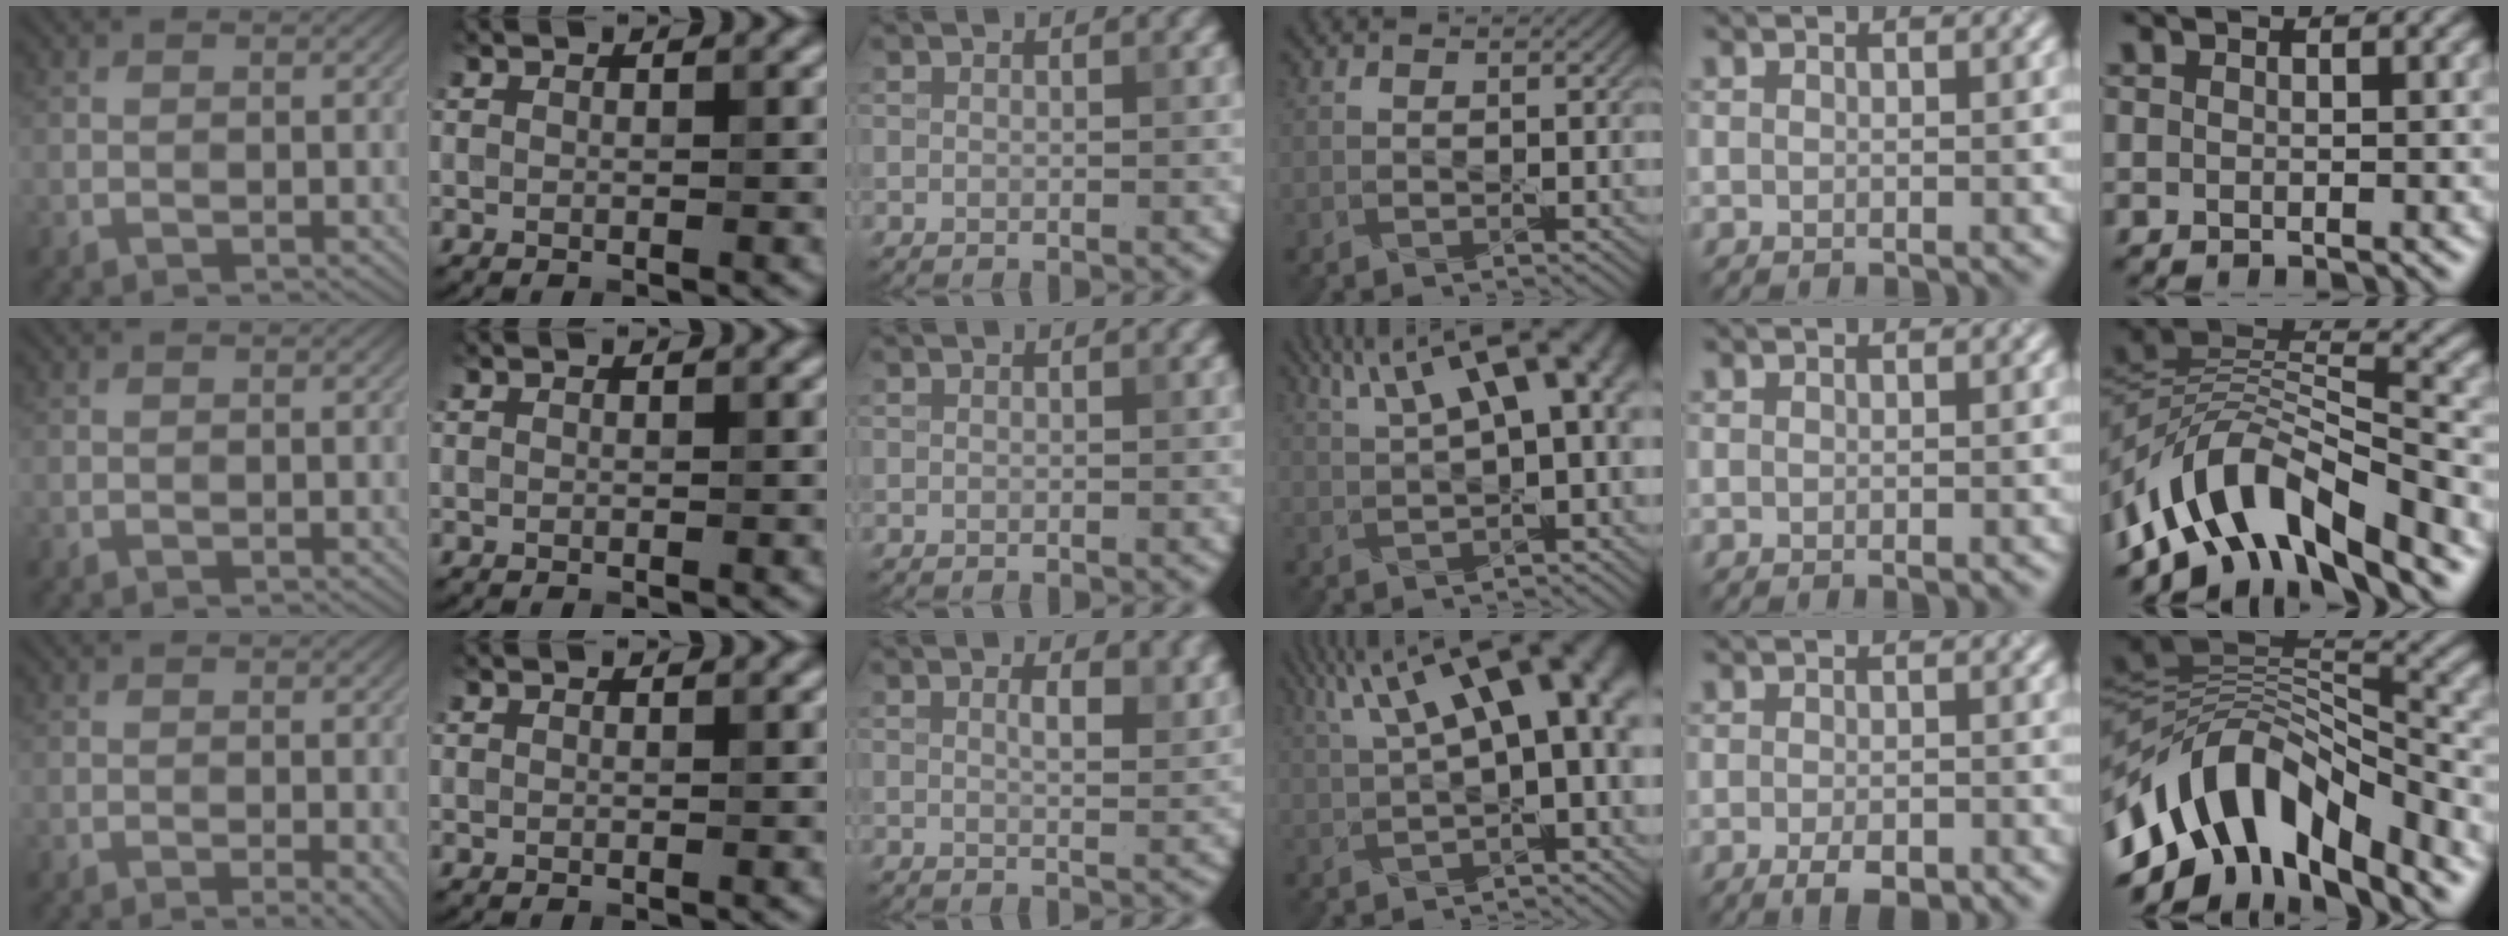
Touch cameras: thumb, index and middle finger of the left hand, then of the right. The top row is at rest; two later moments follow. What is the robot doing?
{"motion": "pour", "object": "sugar"}